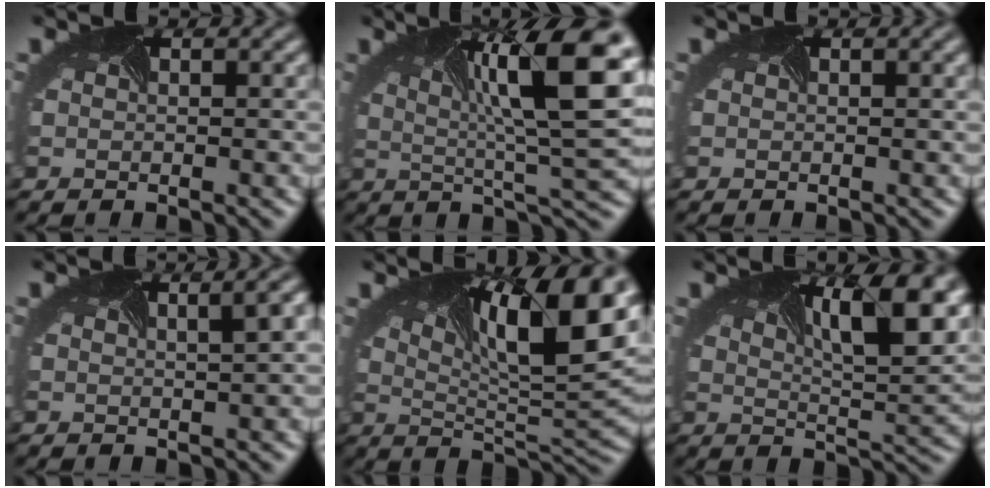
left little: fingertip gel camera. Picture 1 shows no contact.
{"total": 12.5, "force": [2.6, 3.2, 11.8], "torque": [-0.187, 0.007, 0.042]}
{"total": 1.3, "force": [0.6, 0.4, 1.0], "torque": [-0.013, 0.006, 0.006]}
{"total": 4.2, "force": [1.4, 1.7, 3.5], "torque": [-0.010, 0.028, 0.004]}
{"total": 14.5, "force": [5.1, 5.1, 12.6], "torque": [-0.170, 0.023, 0.074]}
{"total": 10.1, "force": [4.2, 3.4, 8.6], "torque": [-0.100, 0.016, 0.052]}